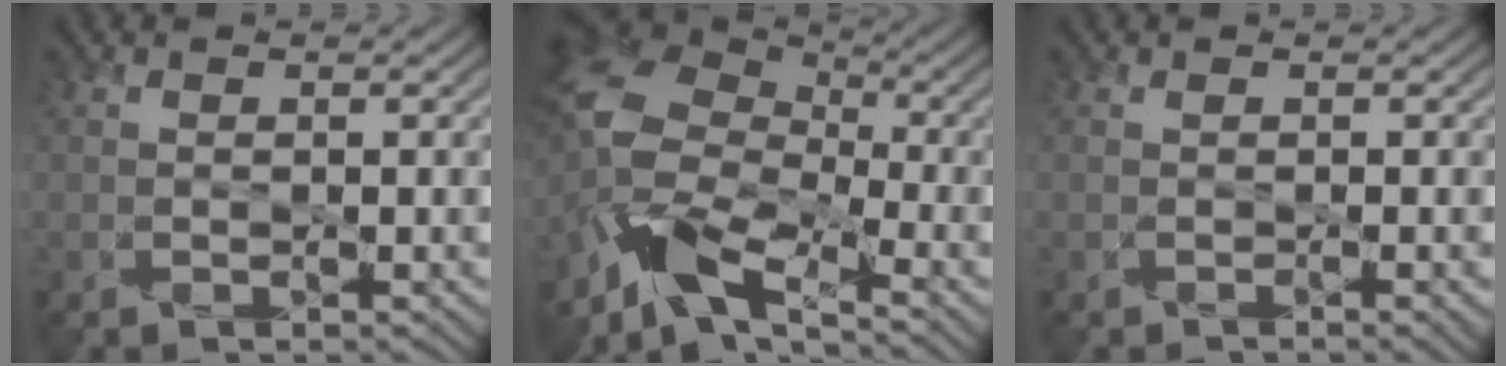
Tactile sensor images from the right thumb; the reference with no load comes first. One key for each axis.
{"total": 11.5, "fx": -7.1, "fy": 5.5, "fz": 7.2, "tx": -0.154, "ty": -0.002, "tz": -0.159}
{"total": 0.6, "fx": -0.1, "fy": 0.1, "fz": 0.6, "tx": -0.006, "ty": 0.000, "tz": -0.001}